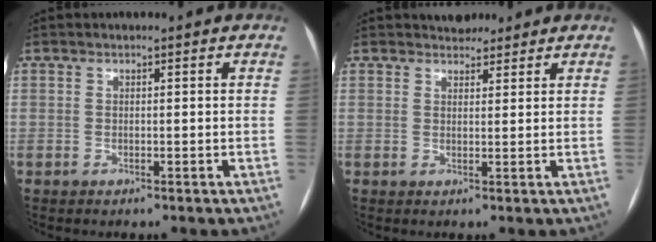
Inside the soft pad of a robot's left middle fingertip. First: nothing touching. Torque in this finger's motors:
{"motor_torque": [0.03, 0.00, 0.00, 0.00]}